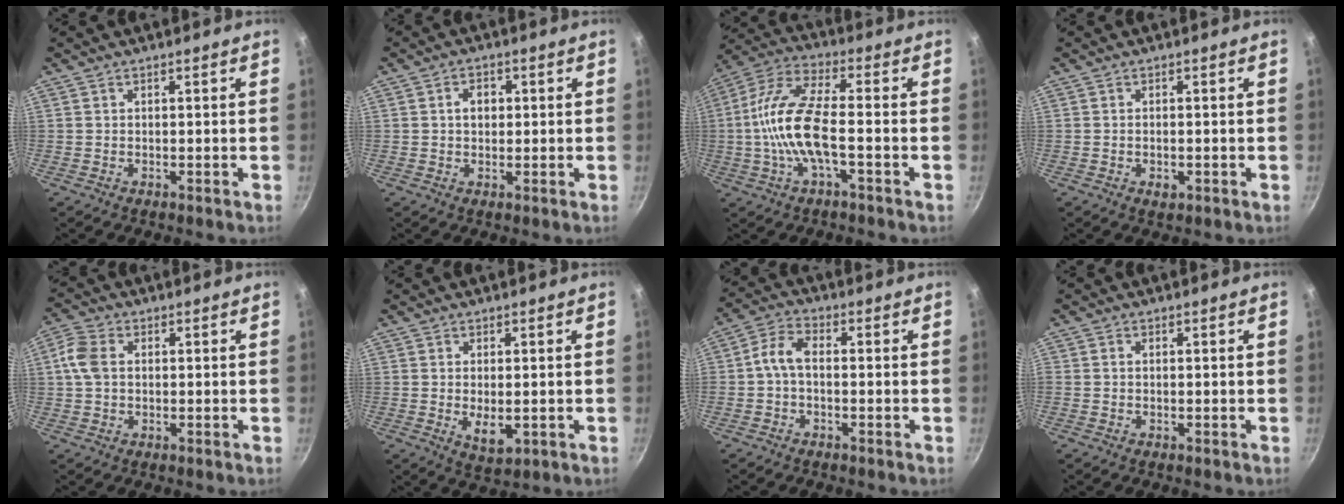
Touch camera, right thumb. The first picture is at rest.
{"total": 3.4, "force": [0.5, 2.6, 2.1], "torque": [-0.016, 0.006, 0.005]}
{"total": 13.7, "force": [-2.4, 4.8, 12.7], "torque": [-0.259, 0.033, -0.062]}
{"total": 2.0, "force": [-0.6, 1.1, 1.5], "torque": [-0.026, -0.002, -0.009]}
{"total": 5.9, "force": [0.7, 4.2, 4.2], "torque": [-0.084, 0.011, 0.004]}
{"total": 5.0, "force": [-0.5, 2.5, 4.3], "torque": [-0.070, -0.013, 0.001]}
{"total": 5.2, "force": [-0.9, 2.9, 4.2], "torque": [-0.091, 0.028, -0.030]}
{"total": 0.7, "force": [0.0, 0.5, 0.5], "torque": [-0.009, 0.004, -0.003]}